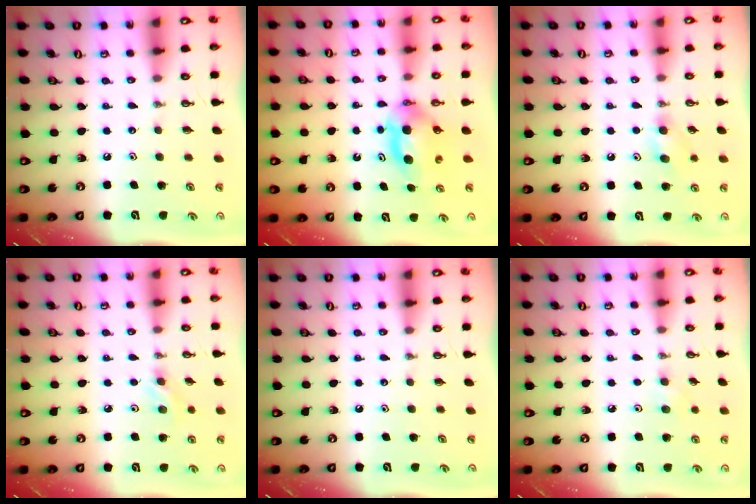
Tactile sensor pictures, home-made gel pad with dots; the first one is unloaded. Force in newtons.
{"total": 8.6, "press": 5.1, "slide": 6.9}
{"total": 5.8, "press": 5.8, "slide": 0.3}
{"total": 6.4, "press": 6.3, "slide": 0.8}
{"total": 0.0}
{"total": 6.7, "press": 4.3, "slide": 5.1}